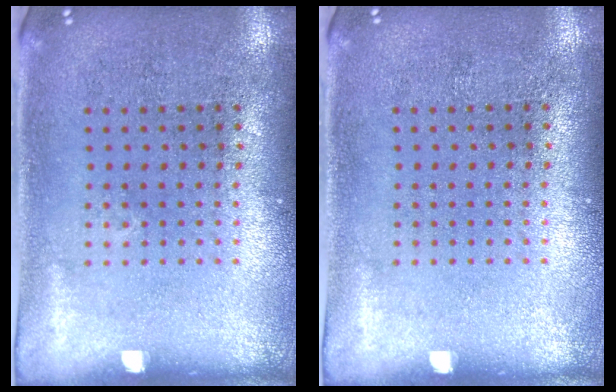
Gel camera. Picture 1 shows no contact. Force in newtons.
{"total": 0.0}